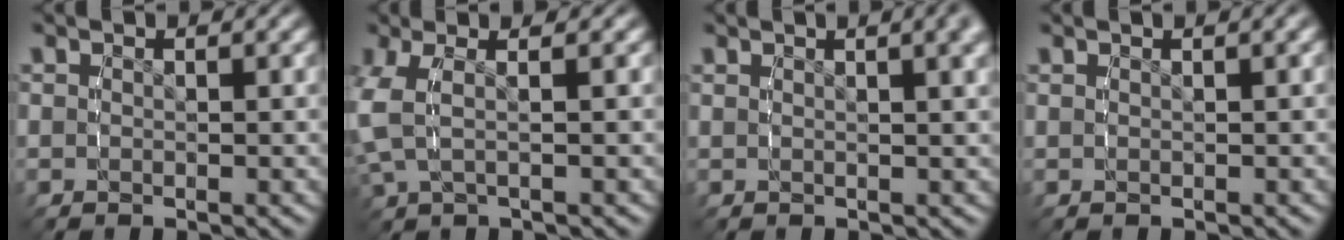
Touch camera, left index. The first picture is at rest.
{"total": 4.8, "force": [0.9, 2.5, 3.9], "torque": [-0.090, 0.011, 0.013]}
{"total": 3.4, "force": [1.7, 0.6, 2.9], "torque": [-0.026, 0.015, 0.024]}
{"total": 1.0, "force": [0.4, -0.4, 0.8], "torque": [-0.008, 0.006, 0.008]}